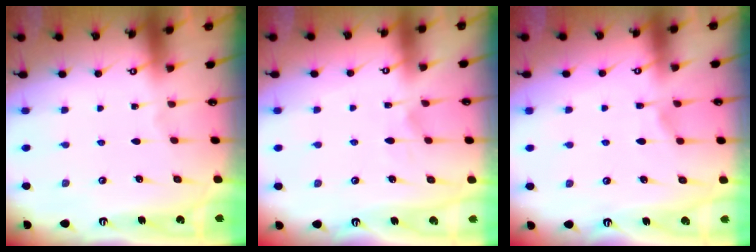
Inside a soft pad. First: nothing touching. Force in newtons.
{"total": 4.3, "press": 4.3, "slide": 0.5}
{"total": 6.0, "press": 5.9, "slide": 0.7}